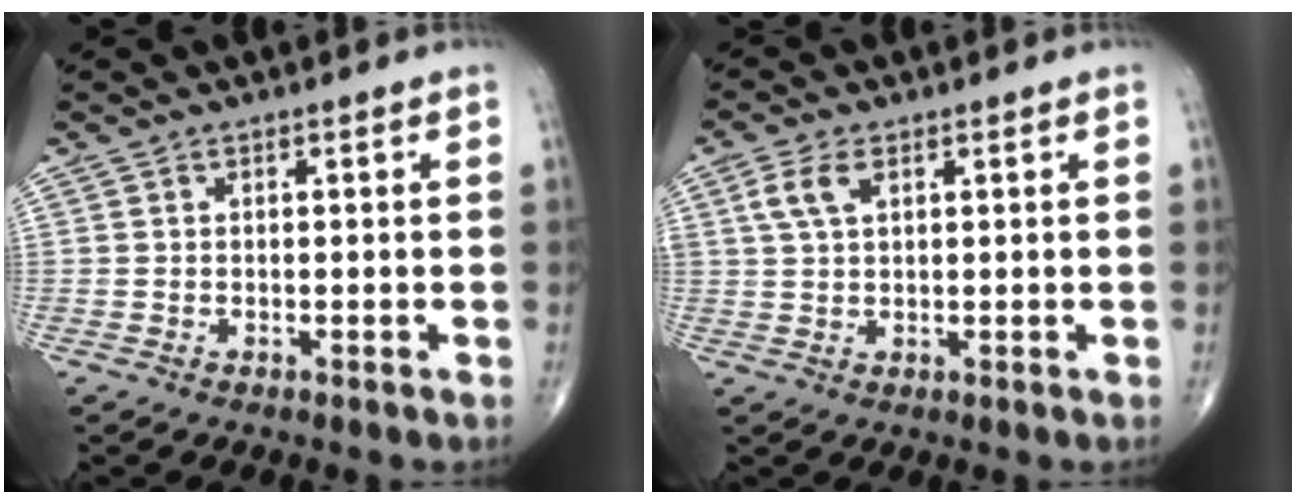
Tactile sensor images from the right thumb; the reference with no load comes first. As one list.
[{"total": 4.7, "force": [1.9, 2.3, 3.6], "torque": [-0.084, 0.007, 0.040]}]